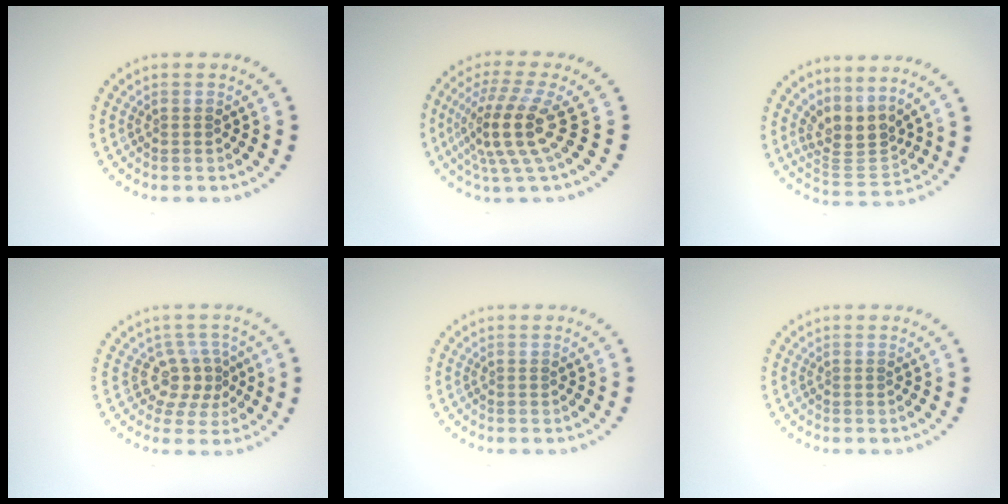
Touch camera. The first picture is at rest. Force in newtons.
{"total": 5.2, "press": 3.8, "slide": 3.5}
{"total": 3.4, "press": 2.6, "slide": 2.2}
{"total": 3.0, "press": 2.2, "slide": 2.1}
{"total": 0.0}
{"total": 0.0}